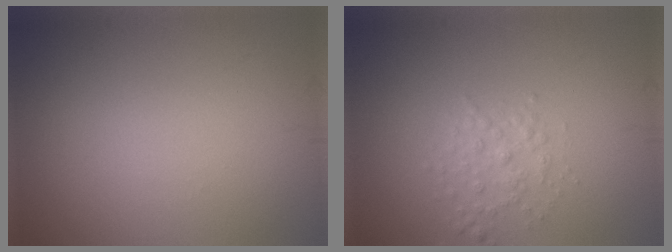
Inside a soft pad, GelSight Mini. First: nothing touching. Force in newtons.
{"total": 1.9, "press": 1.9, "slide": 0.1}